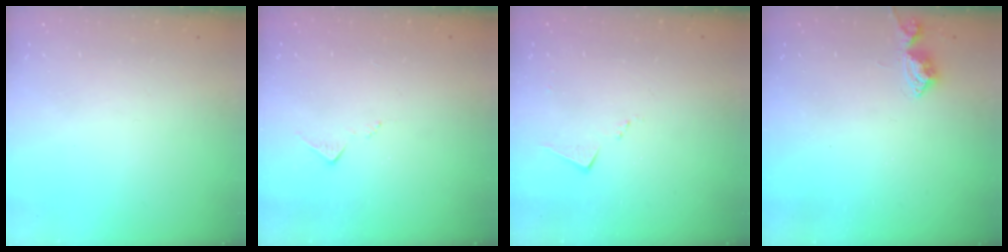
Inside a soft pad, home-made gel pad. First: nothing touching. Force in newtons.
{"total": 7.1, "press": 7.1, "slide": 0.8}
{"total": 6.2, "press": 6.1, "slide": 0.6}
{"total": 5.8, "press": 5.7, "slide": 0.7}